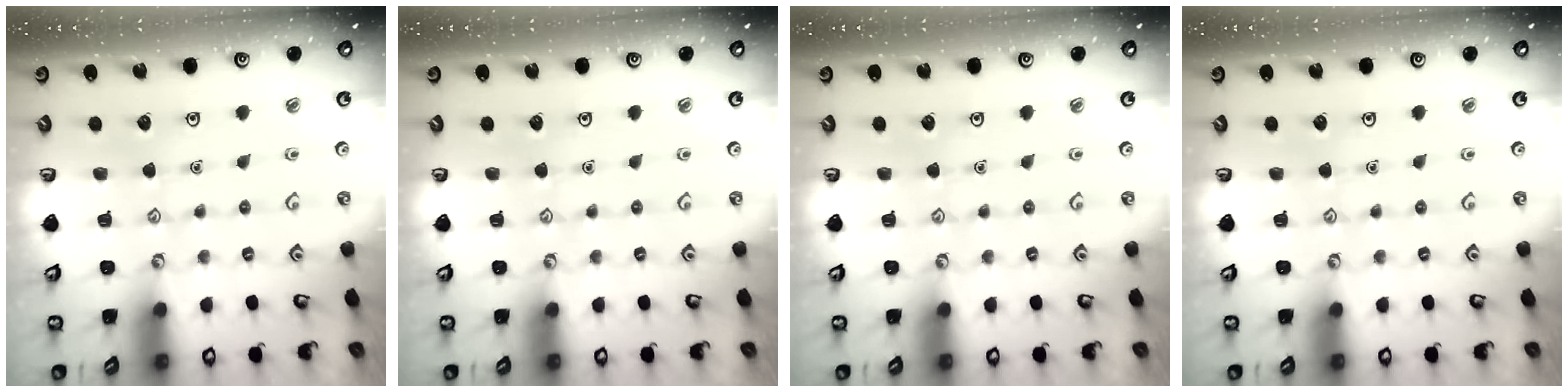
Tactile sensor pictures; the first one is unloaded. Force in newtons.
{"total": 0.0}
{"total": 0.0}
{"total": 0.0}